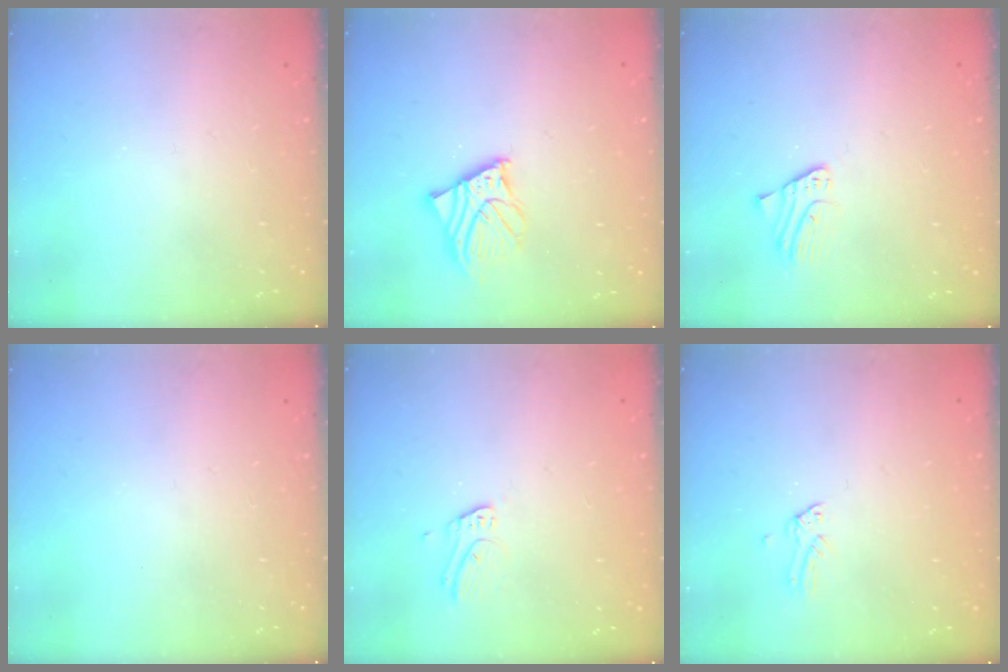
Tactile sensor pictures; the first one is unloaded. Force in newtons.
{"total": 8.6, "press": 8.5, "slide": 1.3}
{"total": 1.7, "press": 1.7, "slide": 0.1}
{"total": 0.0}
{"total": 6.1, "press": 6.1, "slide": 0.5}
{"total": 0.0}